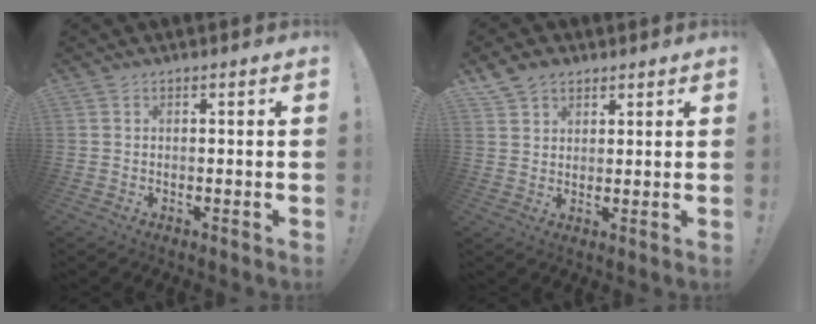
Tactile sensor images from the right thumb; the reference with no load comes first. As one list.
[{"total": 5.2, "force": [3.6, 3.5, 1.3], "torque": [-0.029, -0.013, 0.071]}]